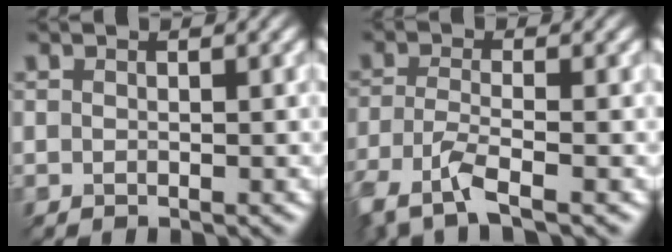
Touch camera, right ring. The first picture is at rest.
{"total": 4.7, "force": [-3.6, 0.9, 2.8], "torque": [-0.089, -0.006, -0.061]}